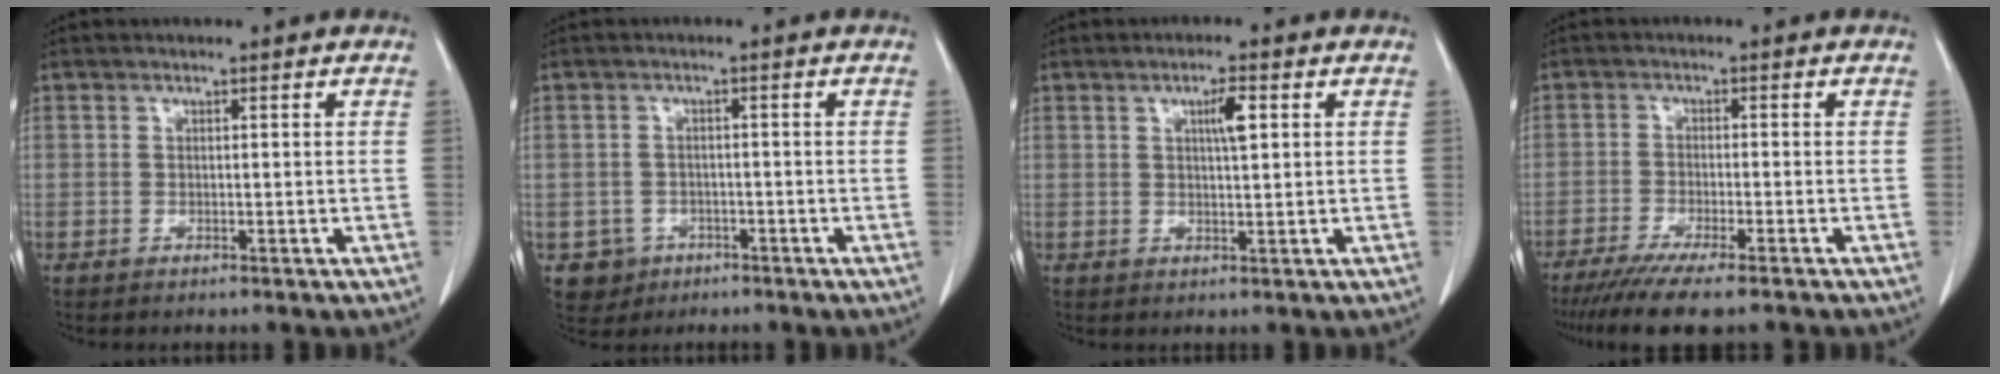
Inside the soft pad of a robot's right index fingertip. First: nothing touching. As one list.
[{"total": 3.6, "force": [-1.6, 3.2, 0.2], "torque": [-0.002, 0.010, -0.018]}, {"total": 3.4, "force": [1.2, 0.5, 3.1], "torque": [-0.053, 0.002, 0.019]}, {"total": 9.6, "force": [-7.6, 0.5, 5.9], "torque": [-0.087, -0.022, -0.119]}]